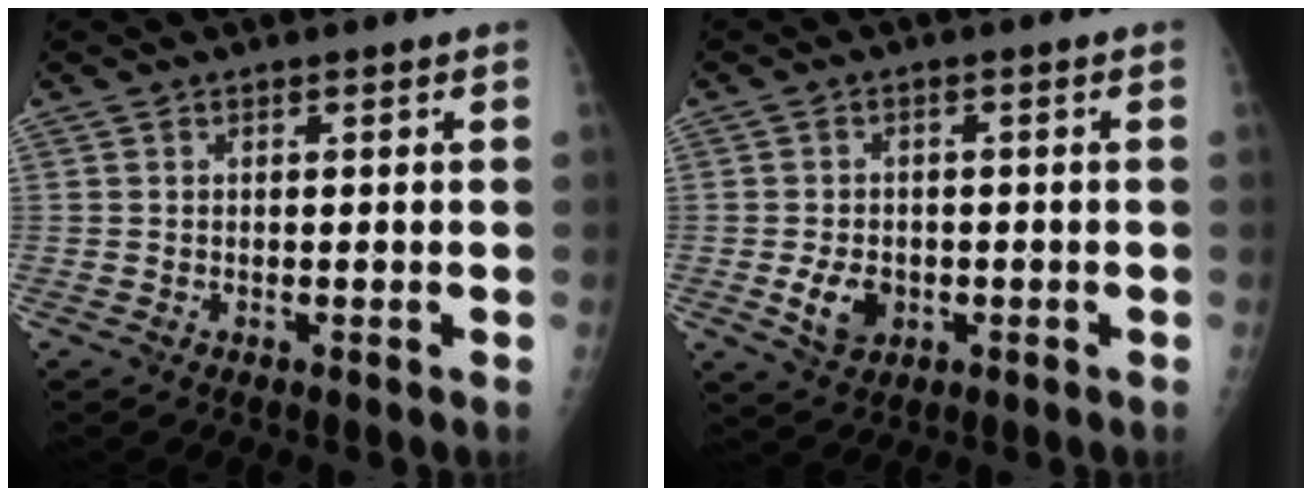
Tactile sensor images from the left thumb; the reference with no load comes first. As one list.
[{"total": 5.4, "force": [-1.4, 4.0, 3.4], "torque": [-0.048, 0.002, -0.016]}]